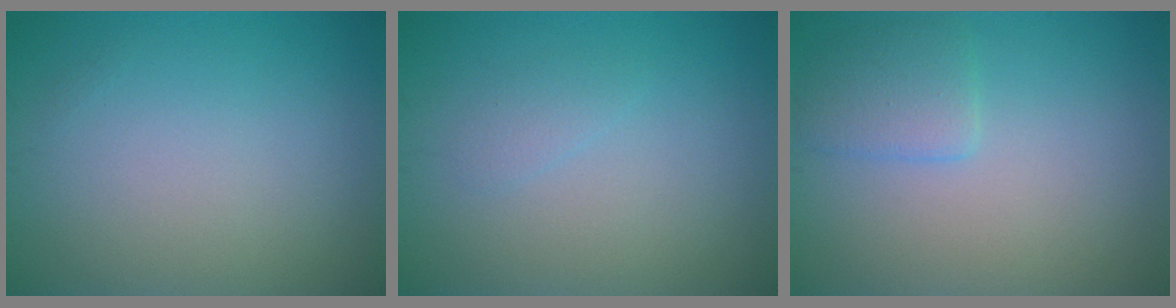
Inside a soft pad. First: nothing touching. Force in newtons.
{"total": 1.0, "press": 1.0, "slide": 0.1}
{"total": 2.3, "press": 2.3, "slide": 0.1}